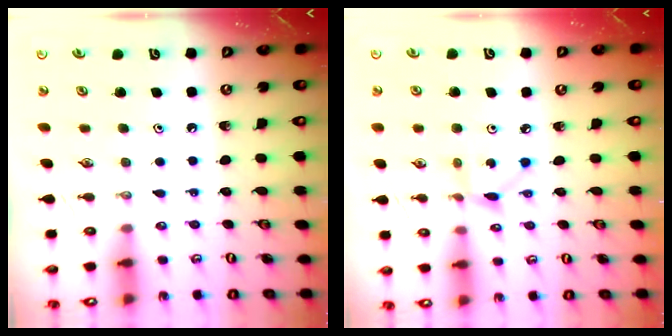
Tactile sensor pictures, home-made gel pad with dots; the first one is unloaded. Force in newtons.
{"total": 2.8, "press": 2.8, "slide": 0.2}